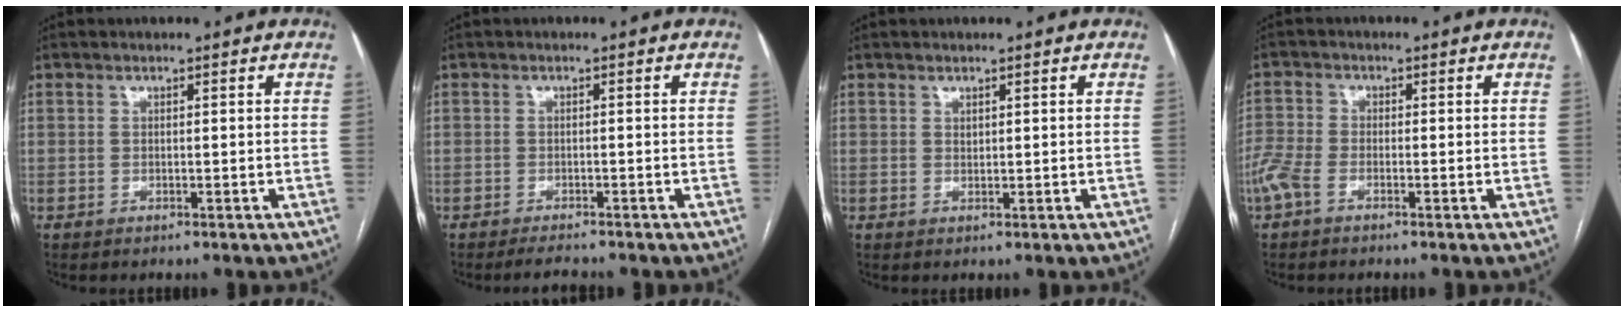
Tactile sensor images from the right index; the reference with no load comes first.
{"total": 4.3, "force": [-4.1, -0.3, 1.2], "torque": [-0.020, -0.017, -0.069]}
{"total": 0.6, "force": [0.4, 0.3, 0.3], "torque": [-0.003, -0.002, 0.007]}
{"total": 3.9, "force": [-2.2, 1.7, 2.7], "torque": [-0.080, 0.003, -0.051]}